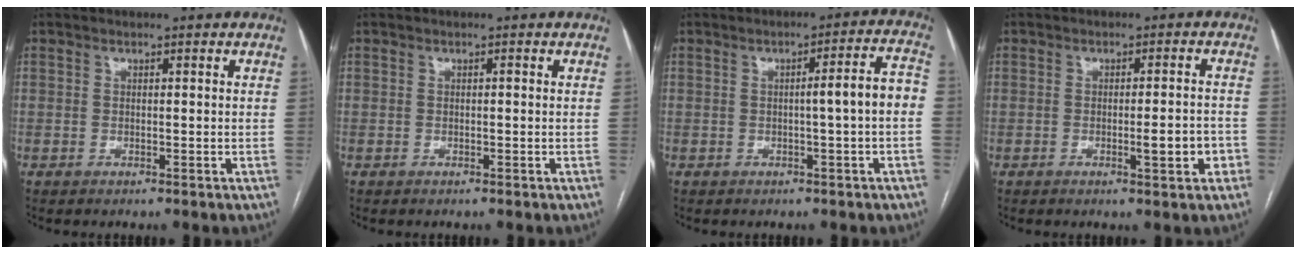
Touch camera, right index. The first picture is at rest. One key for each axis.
{"total": 0.0}
{"total": 5.7, "fx": -0.7, "fy": -0.3, "fz": 5.6, "tx": -0.074, "ty": 0.018, "tz": -0.009}
{"total": 4.2, "fx": -1.5, "fy": 0.7, "fz": 3.9, "tx": -0.052, "ty": 0.001, "tz": -0.019}